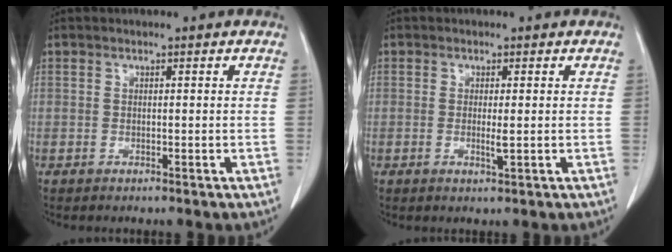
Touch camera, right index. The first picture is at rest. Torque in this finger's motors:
{"motor_torque": [-0.17, 0.07, -0.09, -0.01]}